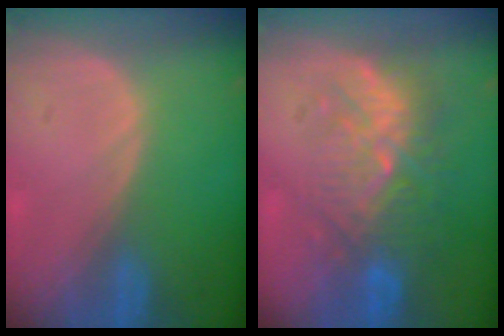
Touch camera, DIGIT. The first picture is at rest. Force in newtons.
{"total": 9.4, "press": 8.9, "slide": 2.8}